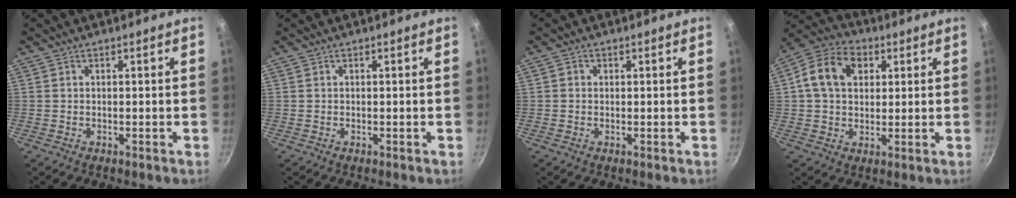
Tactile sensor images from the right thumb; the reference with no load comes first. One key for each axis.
{"total": 0.0}
{"total": 1.1, "fx": 0.1, "fy": 1.0, "fz": 0.4, "tx": -0.006, "ty": 0.004, "tz": -0.001}
{"total": 11.6, "fx": 3.0, "fy": 8.7, "fz": 7.1, "tx": -0.107, "ty": 0.013, "tz": 0.034}